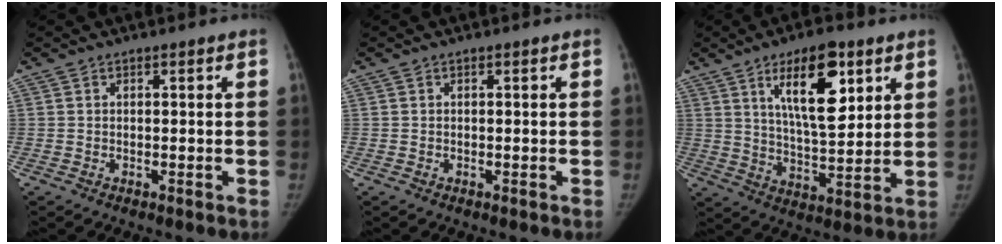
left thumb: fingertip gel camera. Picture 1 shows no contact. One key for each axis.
{"total": 0.0}
{"total": 14.3, "fx": 6.5, "fy": 5.6, "fz": 11.5, "tx": -0.151, "ty": -0.037, "tz": 0.108}